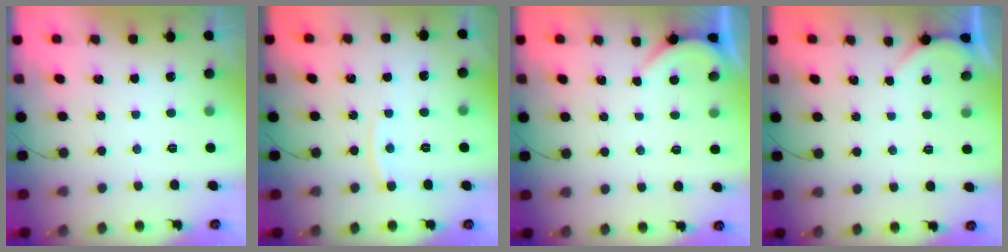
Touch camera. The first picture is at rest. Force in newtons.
{"total": 3.4, "press": 3.3, "slide": 0.4}
{"total": 1.9, "press": 1.9, "slide": 0.3}
{"total": 0.8, "press": 0.8, "slide": 0.1}